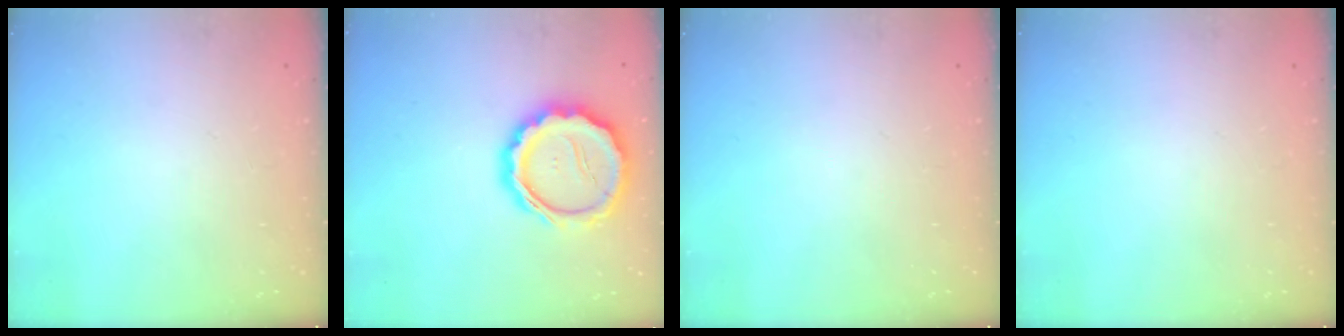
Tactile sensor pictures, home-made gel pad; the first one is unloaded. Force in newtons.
{"total": 16.3, "press": 15.9, "slide": 3.5}
{"total": 0.0}
{"total": 0.0}